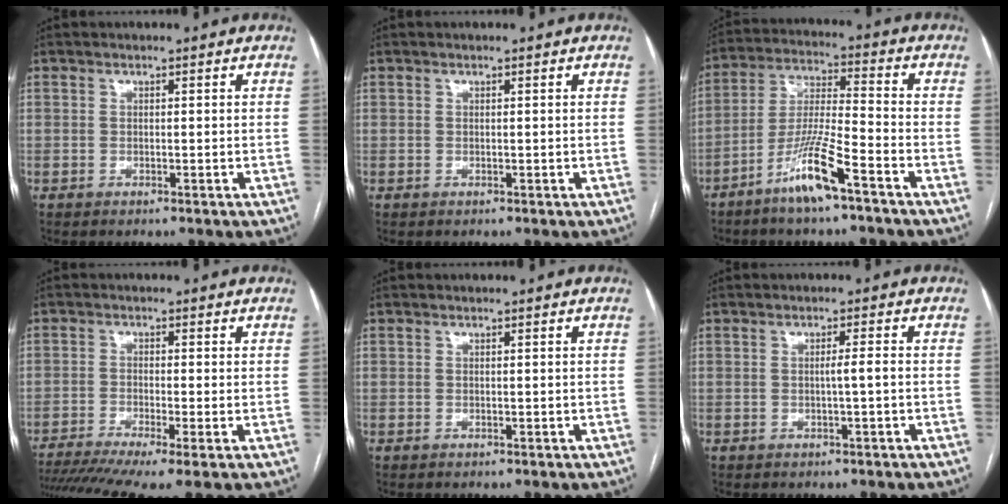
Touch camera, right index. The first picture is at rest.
{"total": 0.0}
{"total": 10.1, "force": [-6.3, 0.4, 7.9], "torque": [-0.160, -0.010, -0.123]}
{"total": 11.5, "force": [-8.1, 0.9, 8.1], "torque": [-0.143, -0.015, -0.133]}
{"total": 0.0}
{"total": 1.7, "force": [-0.3, -0.3, 1.6], "torque": [-0.027, 0.001, -0.004]}